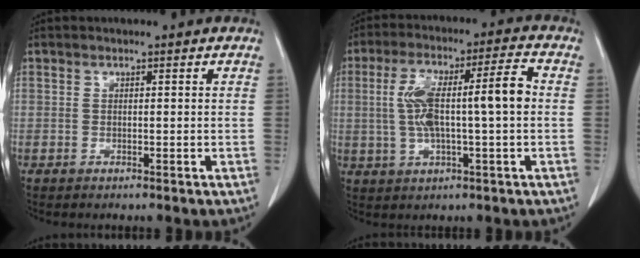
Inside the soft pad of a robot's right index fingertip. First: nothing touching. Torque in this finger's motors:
{"motor_torque": [0.92, -0.18, 0.33, 0.21]}